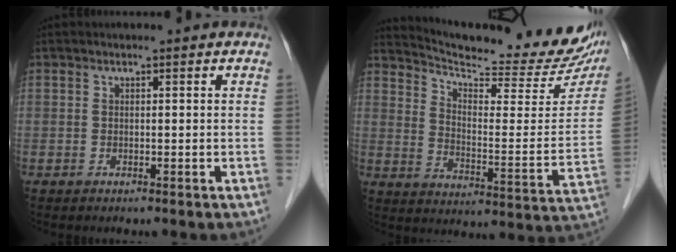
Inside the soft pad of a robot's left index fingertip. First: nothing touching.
{"total": 22.6, "force": [21.0, 2.5, 8.0], "torque": [-0.122, -0.071, 0.276]}